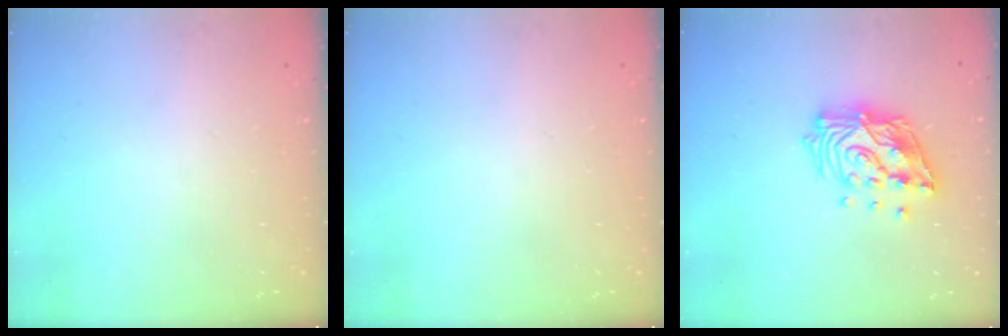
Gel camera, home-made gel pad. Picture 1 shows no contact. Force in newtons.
{"total": 0.0}
{"total": 17.9, "press": 17.8, "slide": 2.1}